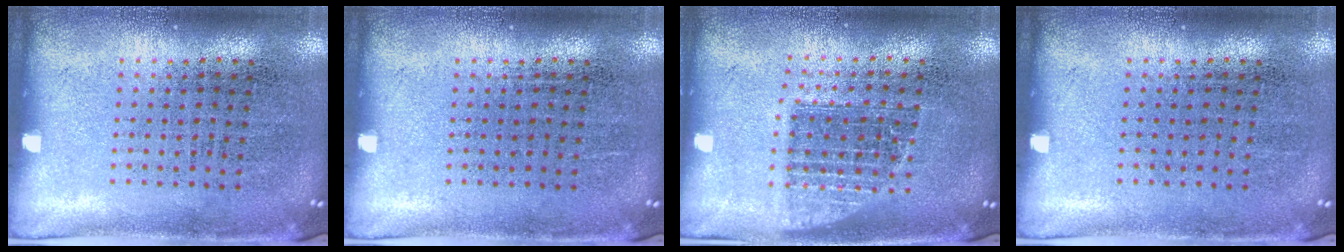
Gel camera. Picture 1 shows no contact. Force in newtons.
{"total": 0.0}
{"total": 1.3, "press": 1.1, "slide": 0.8}
{"total": 0.0}